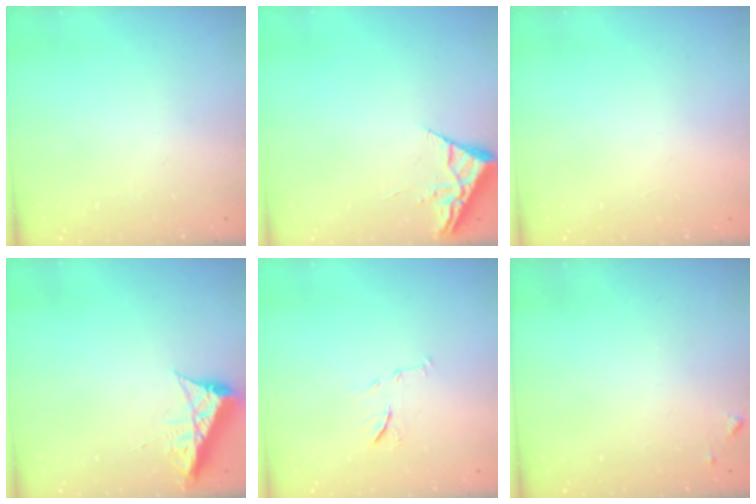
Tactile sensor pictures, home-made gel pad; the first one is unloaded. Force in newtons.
{"total": 3.9, "press": 3.9, "slide": 0.5}
{"total": 1.6, "press": 1.6, "slide": 0.1}
{"total": 7.7, "press": 7.6, "slide": 1.0}
{"total": 7.4, "press": 7.3, "slide": 0.6}
{"total": 5.1, "press": 5.1, "slide": 0.4}